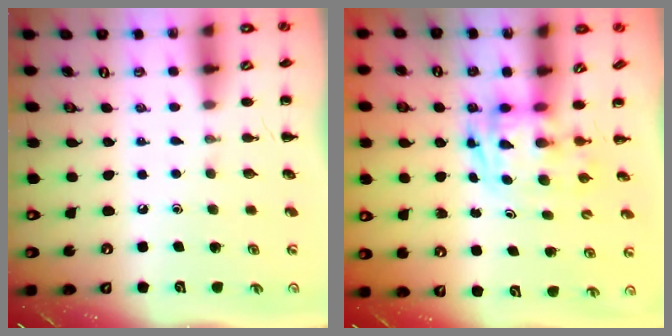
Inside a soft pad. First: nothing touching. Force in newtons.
{"total": 2.8, "press": 2.8, "slide": 0.5}